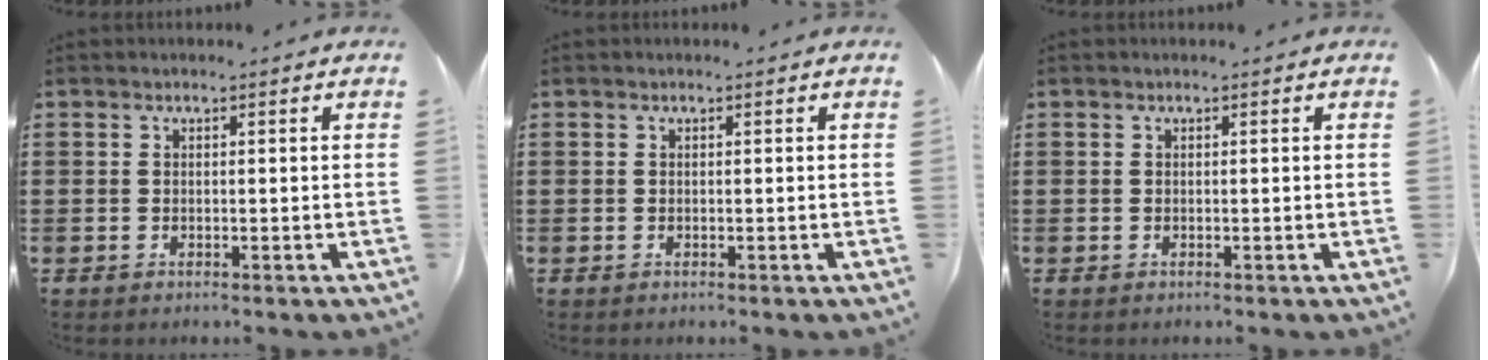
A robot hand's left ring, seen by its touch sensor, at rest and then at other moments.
{"total": 0.0}
{"total": 0.0}